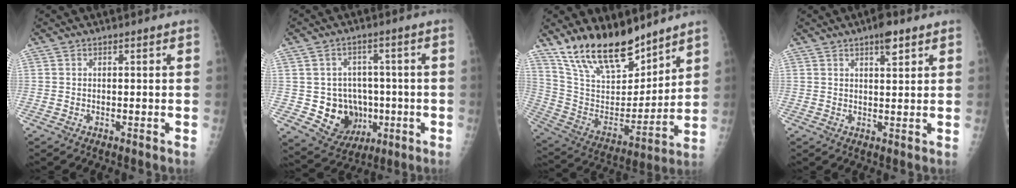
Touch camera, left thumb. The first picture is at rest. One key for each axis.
{"total": 9.5, "fx": -1.4, "fy": 8.6, "fz": 3.9, "tx": -0.019, "ty": 0.008, "tz": -0.005}
{"total": 19.6, "fx": 15.3, "fy": 7.4, "fz": 9.6, "tx": -0.129, "ty": -0.085, "tz": 0.284}
{"total": 4.1, "fx": 2.6, "fy": 1.3, "fz": 2.9, "tx": -0.036, "ty": -0.011, "tz": 0.037}